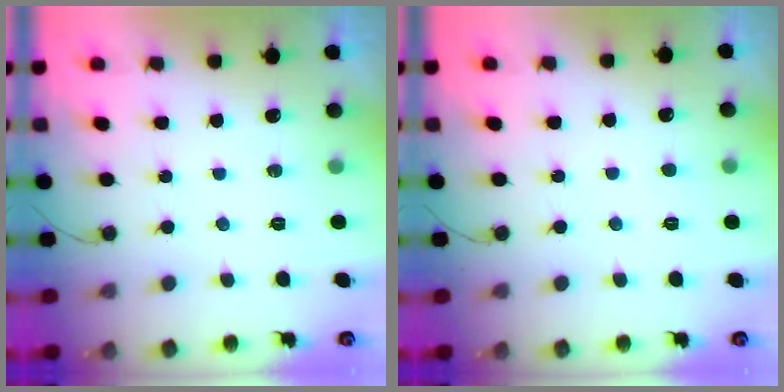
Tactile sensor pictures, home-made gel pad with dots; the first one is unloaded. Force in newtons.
{"total": 1.7, "press": 1.7, "slide": 0.1}